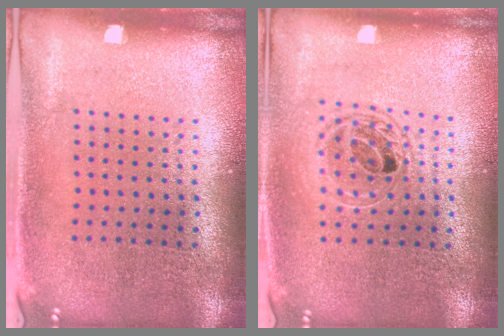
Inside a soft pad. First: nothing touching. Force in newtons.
{"total": 1.6, "press": 1.3, "slide": 0.8}